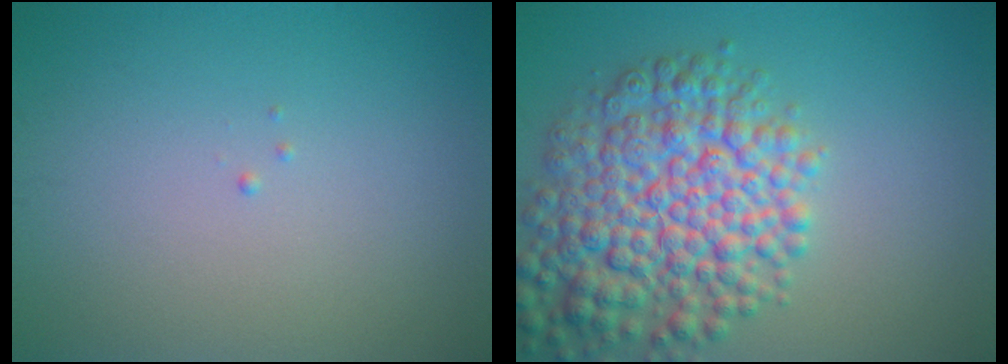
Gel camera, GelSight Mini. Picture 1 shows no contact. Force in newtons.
{"total": 8.8, "press": 8.8, "slide": 0.3}